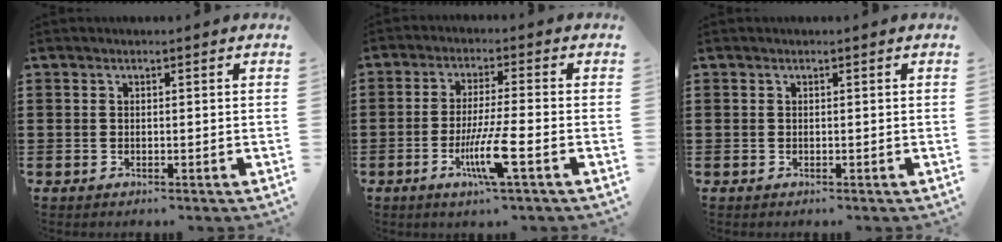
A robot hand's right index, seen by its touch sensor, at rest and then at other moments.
{"total": 7.9, "force": [-3.0, 0.4, 7.3], "torque": [-0.146, -0.019, -0.056]}
{"total": 0.0}